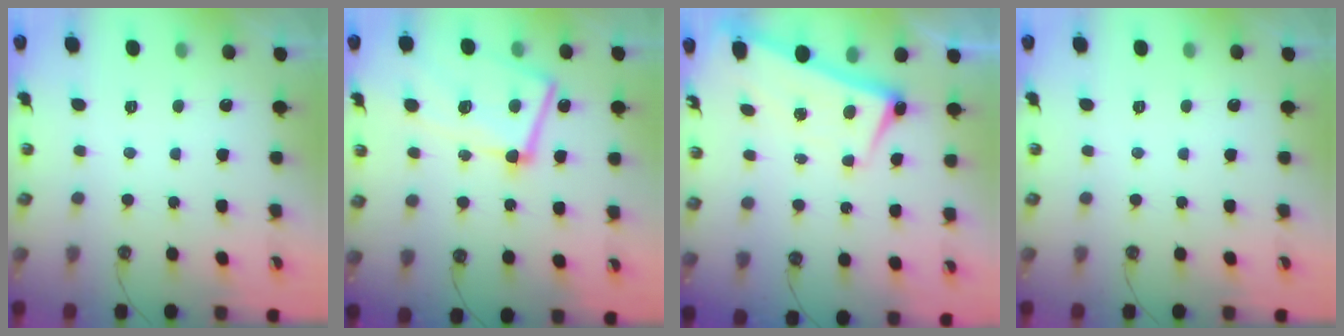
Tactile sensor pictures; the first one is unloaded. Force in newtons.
{"total": 12.4, "press": 12.2, "slide": 2.0}
{"total": 2.6, "press": 2.5, "slide": 0.6}
{"total": 0.0}